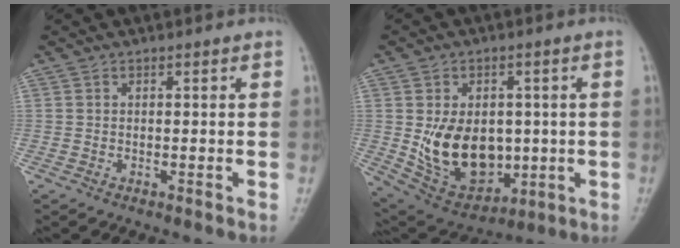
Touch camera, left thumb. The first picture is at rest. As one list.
[{"total": 14.9, "force": [-0.6, 10.5, 10.5], "torque": [-0.132, -0.012, 0.022]}]